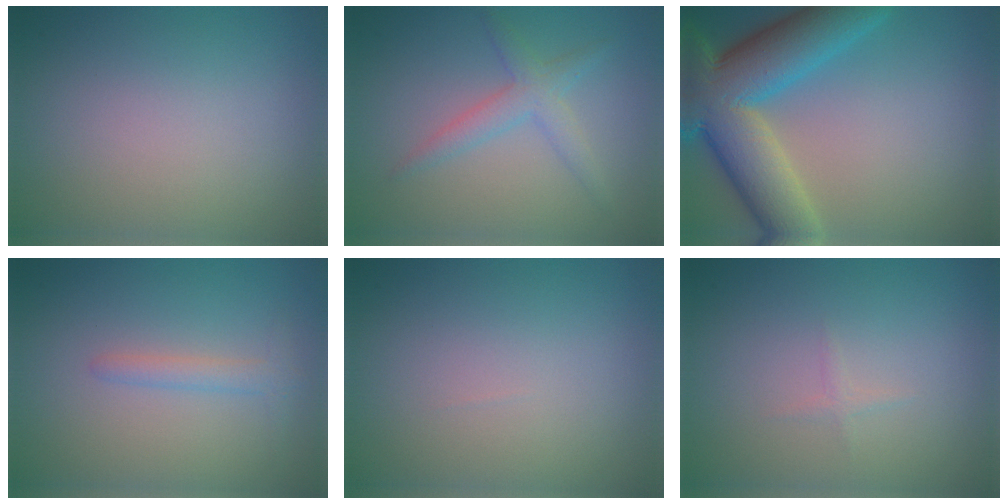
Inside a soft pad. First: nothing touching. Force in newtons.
{"total": 2.5, "press": 2.5, "slide": 0.1}
{"total": 11.8, "press": 11.8, "slide": 0.7}
{"total": 1.5, "press": 1.5, "slide": 0.1}
{"total": 0.0}
{"total": 0.6, "press": 0.6, "slide": 0.0}